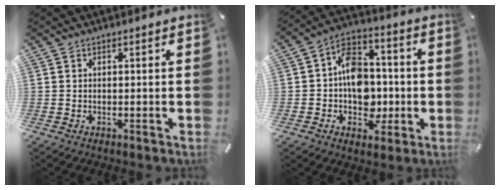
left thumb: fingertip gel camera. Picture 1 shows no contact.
{"total": 12.3, "force": [-1.9, 9.9, 7.0], "torque": [-0.105, 0.027, -0.030]}